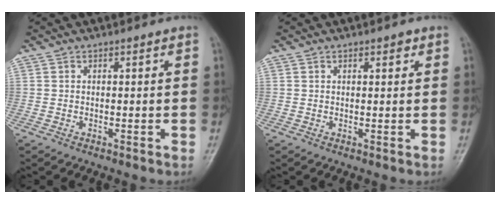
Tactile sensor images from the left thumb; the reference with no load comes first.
{"total": 1.7, "force": [1.0, 0.7, 1.3], "torque": [-0.012, -0.001, 0.012]}